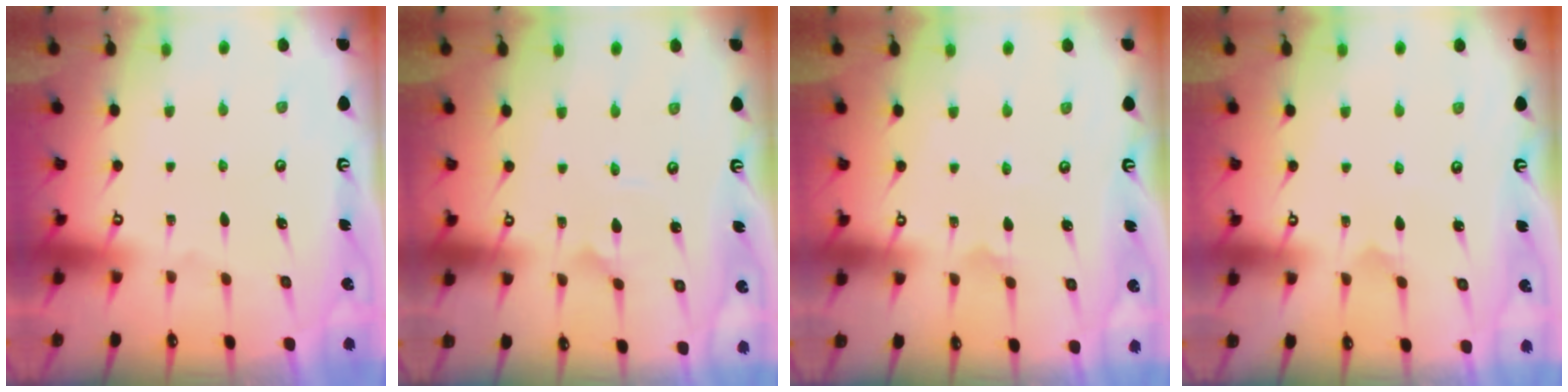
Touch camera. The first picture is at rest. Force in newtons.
{"total": 2.1, "press": 2.1, "slide": 0.0}
{"total": 2.7, "press": 2.7, "slide": 0.3}
{"total": 3.3, "press": 3.3, "slide": 0.1}